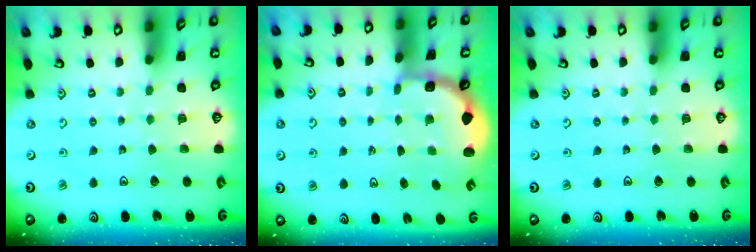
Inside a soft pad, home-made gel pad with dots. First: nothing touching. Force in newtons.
{"total": 2.4, "press": 1.7, "slide": 1.6}
{"total": 0.0}